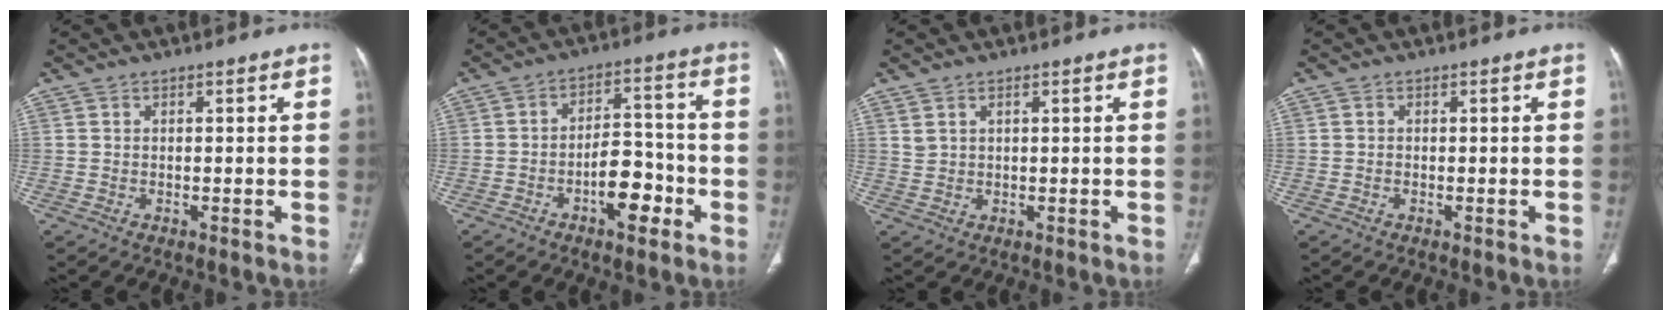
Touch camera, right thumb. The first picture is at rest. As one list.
[{"total": 9.2, "force": [-3.9, 4.5, 7.0], "torque": [-0.087, 0.037, -0.063]}, {"total": 1.6, "force": [1.0, 0.8, 0.9], "torque": [-0.018, -0.001, 0.028]}, {"total": 0.0}]